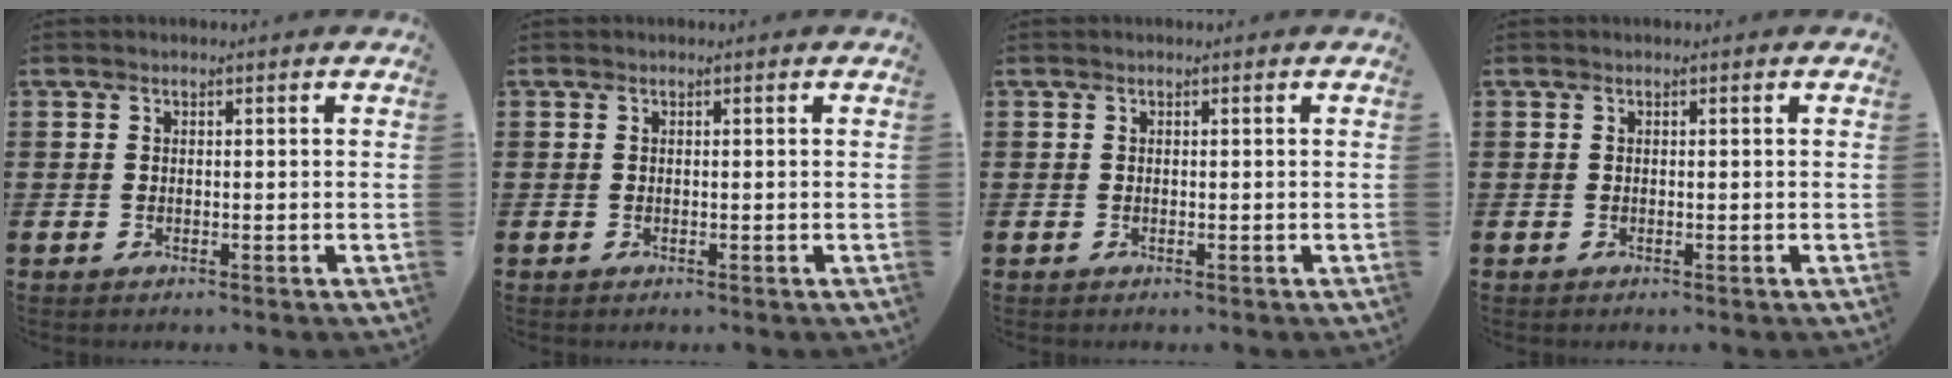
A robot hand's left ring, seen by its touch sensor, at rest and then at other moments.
{"total": 0.0}
{"total": 0.0}
{"total": 0.0}